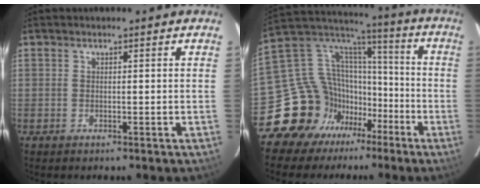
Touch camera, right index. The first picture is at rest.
{"total": 17.4, "force": [-11.2, 13.1, 2.8], "torque": [-0.083, 0.075, -0.188]}